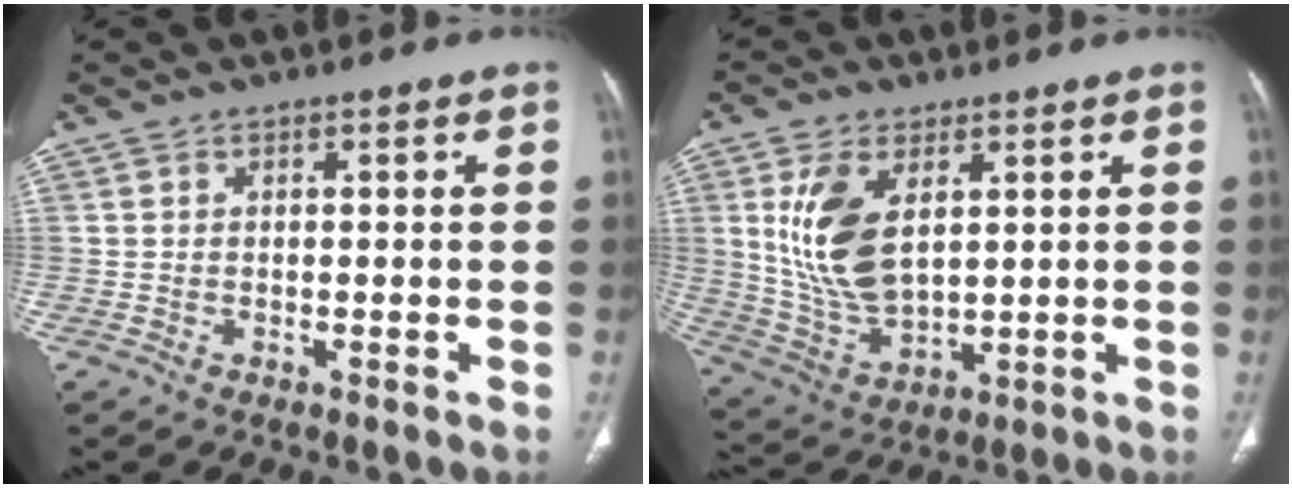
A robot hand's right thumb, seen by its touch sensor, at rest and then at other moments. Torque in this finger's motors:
{"motor_torque": [-0.74, 1.24, 1.00, 0.67, 0.45]}